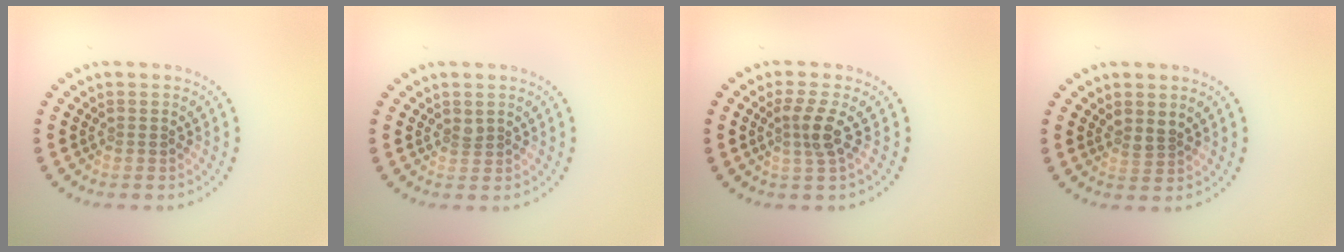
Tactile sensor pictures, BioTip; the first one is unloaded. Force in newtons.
{"total": 0.8, "press": 0.5, "slide": 0.6}
{"total": 2.4, "press": 1.8, "slide": 1.5}
{"total": 1.5, "press": 1.1, "slide": 1.0}